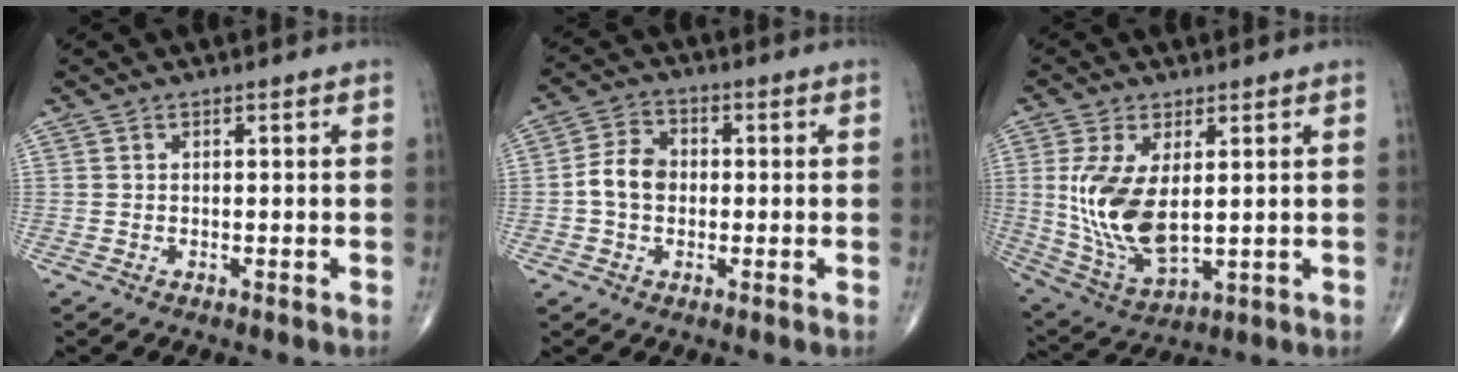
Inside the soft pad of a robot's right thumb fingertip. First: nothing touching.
{"total": 6.3, "force": [-0.6, 4.8, 4.0], "torque": [-0.066, 0.019, -0.019]}
{"total": 13.7, "force": [1.5, 6.7, 11.8], "torque": [-0.240, -0.017, 0.048]}